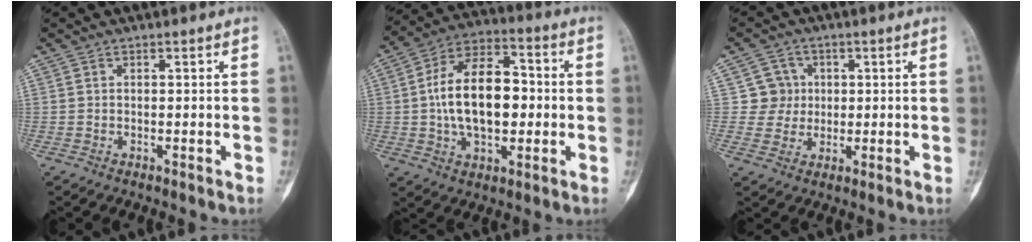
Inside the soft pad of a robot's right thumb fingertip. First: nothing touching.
{"total": 17.0, "force": [-0.1, 9.9, 13.9], "torque": [-0.215, 0.028, -0.006]}
{"total": 5.3, "force": [0.9, 5.2, 0.1], "torque": [0.037, 0.007, 0.010]}